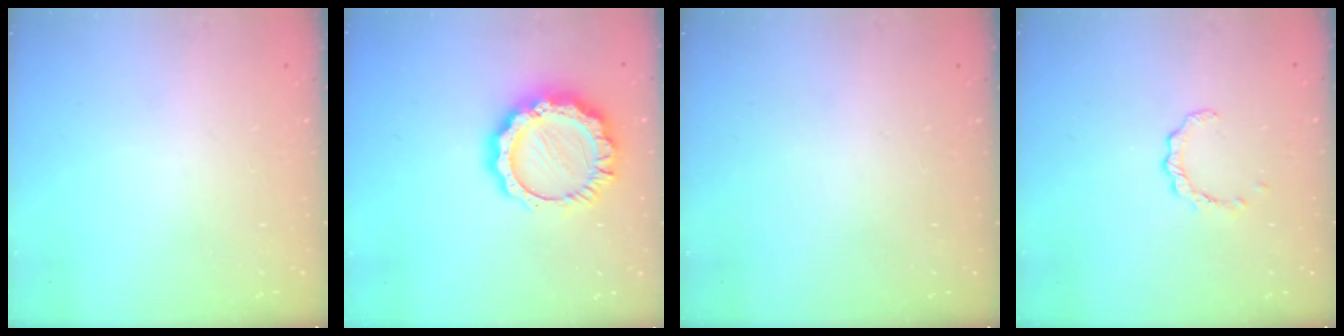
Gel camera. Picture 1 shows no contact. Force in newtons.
{"total": 14.6, "press": 14.6, "slide": 1.1}
{"total": 0.0}
{"total": 2.4, "press": 2.4, "slide": 0.4}